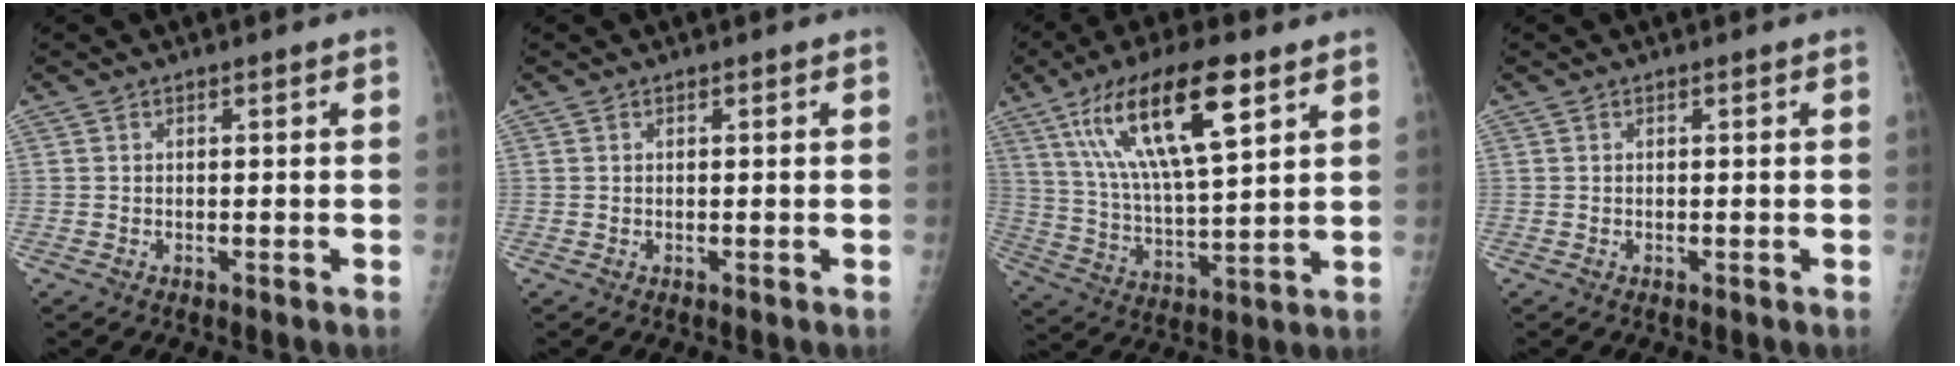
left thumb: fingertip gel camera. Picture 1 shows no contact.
{"total": 0.0}
{"total": 19.4, "force": [9.5, 5.8, 15.9], "torque": [-0.273, -0.028, 0.173]}
{"total": 0.0}